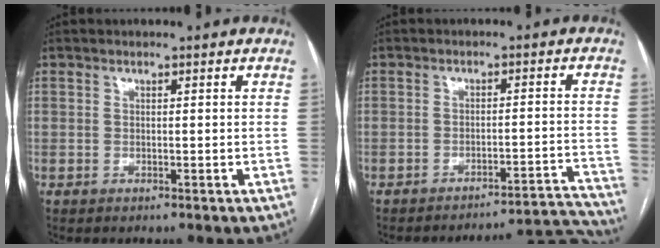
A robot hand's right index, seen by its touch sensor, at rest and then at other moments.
{"total": 14.1, "force": [-14.1, -1.0, 0.4], "torque": [0.029, 0.021, -0.170]}